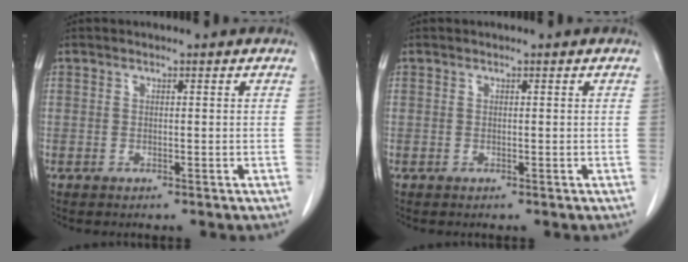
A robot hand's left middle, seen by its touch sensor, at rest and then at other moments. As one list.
[{"total": 0.0}]